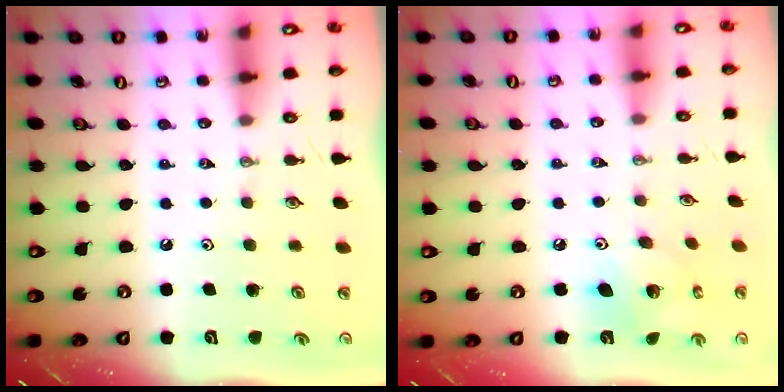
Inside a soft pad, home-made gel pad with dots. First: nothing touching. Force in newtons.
{"total": 9.2, "press": 9.2, "slide": 0.5}